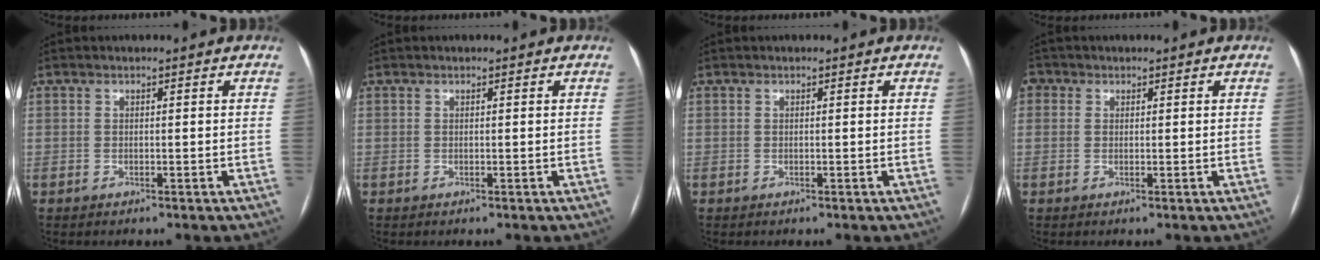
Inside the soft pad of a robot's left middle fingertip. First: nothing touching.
{"total": 0.0}
{"total": 0.0}
{"total": 2.0, "force": [0.7, 1.8, 0.5], "torque": [-0.005, 0.007, 0.010]}